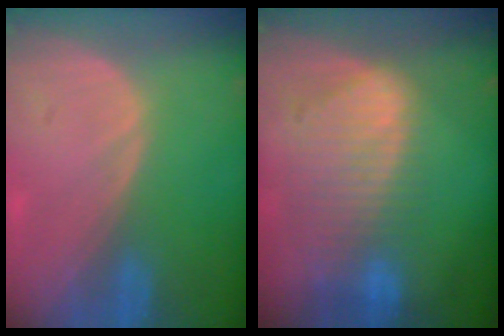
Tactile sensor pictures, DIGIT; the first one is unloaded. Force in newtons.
{"total": 9.1, "press": 8.0, "slide": 4.4}